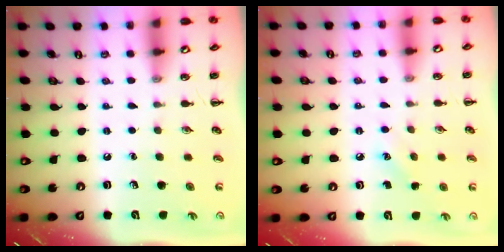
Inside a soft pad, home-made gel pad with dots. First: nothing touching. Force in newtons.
{"total": 6.2, "press": 5.9, "slide": 1.8}